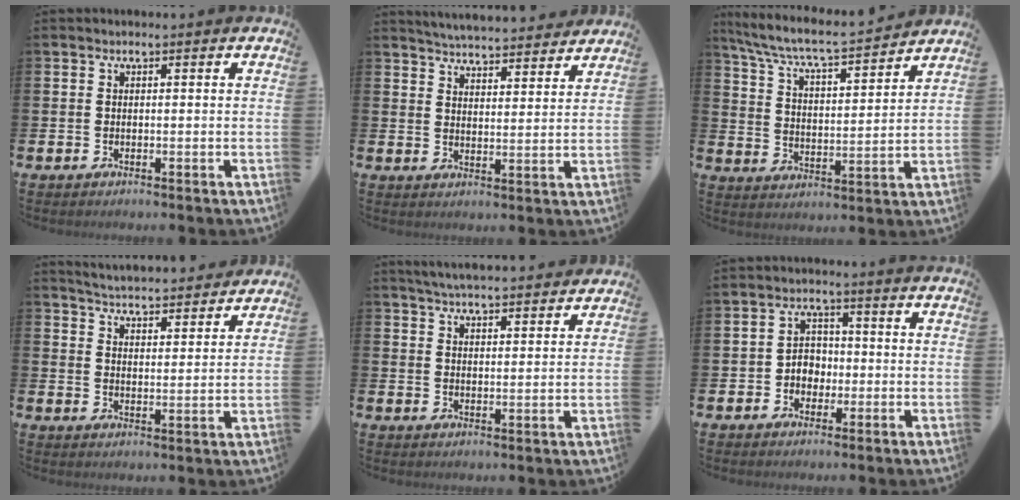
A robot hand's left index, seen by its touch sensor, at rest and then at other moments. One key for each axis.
{"total": 5.2, "fx": 5.1, "fy": 0.3, "fz": 0.2, "tx": -0.022, "ty": -0.036, "tz": 0.091}
{"total": 6.9, "fx": 6.5, "fy": 0.3, "fz": 2.3, "tx": -0.076, "ty": -0.055, "tz": 0.108}
{"total": 5.1, "fx": 5.1, "fy": 0.3, "fz": 0.2, "tx": -0.022, "ty": -0.039, "tz": 0.090}
{"total": 4.7, "fx": 4.7, "fy": 0.1, "fz": 0.6, "tx": -0.025, "ty": -0.025, "tz": 0.085}
{"total": 3.3, "fx": -1.0, "fy": 2.8, "fz": 1.4, "tx": -0.020, "ty": 0.002, "tz": -0.026}